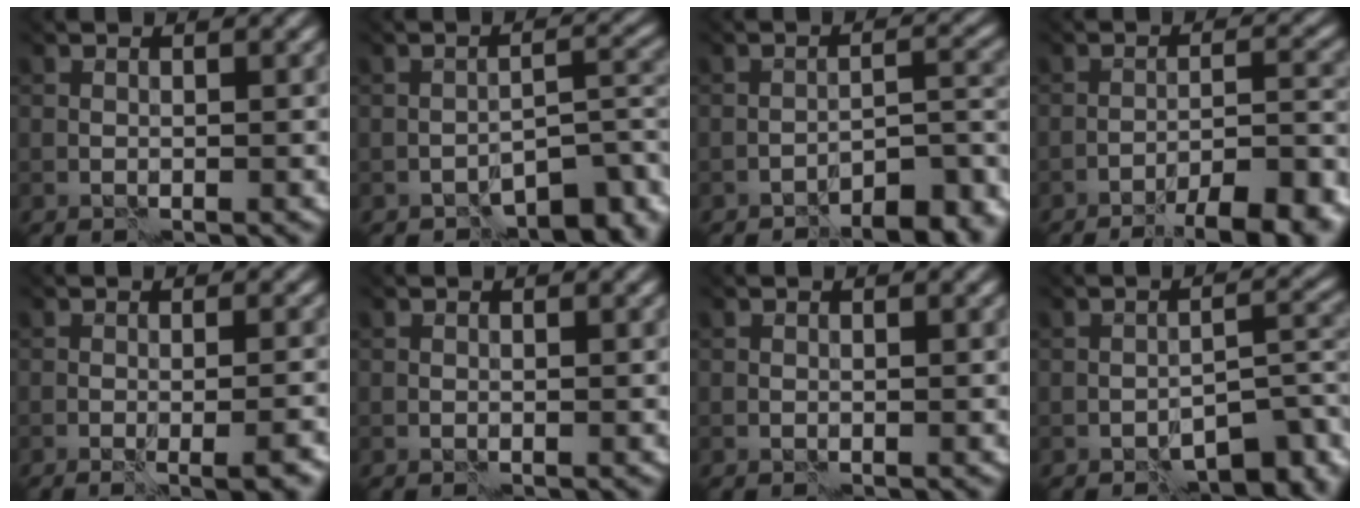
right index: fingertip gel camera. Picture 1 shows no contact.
{"total": 6.4, "force": [-5.9, 1.2, 2.2], "torque": [-0.002, 0.006, -0.075]}
{"total": 6.6, "force": [-6.3, 0.5, 1.9], "torque": [-0.013, 0.016, -0.074]}
{"total": 9.2, "force": [-8.1, 0.9, 4.3], "torque": [-0.045, 0.011, -0.092]}
{"total": 3.1, "force": [-1.0, 0.8, 2.8], "torque": [-0.013, 0.018, -0.023]}
{"total": 0.0}
{"total": 0.0}
{"total": 5.9, "force": [-5.2, 1.1, 2.4], "torque": [-0.009, 0.011, -0.064]}